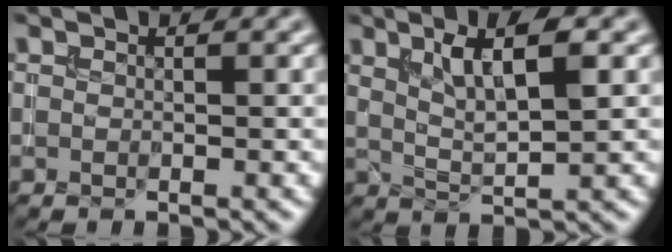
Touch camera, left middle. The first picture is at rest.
{"total": 5.0, "force": [2.1, 1.2, 4.4], "torque": [-0.078, 0.000, 0.037]}